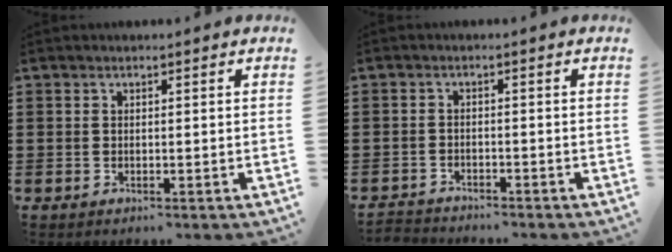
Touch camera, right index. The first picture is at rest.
{"total": 2.1, "force": [-2.1, 0.2, -0.2], "torque": [-0.002, 0.000, -0.047]}